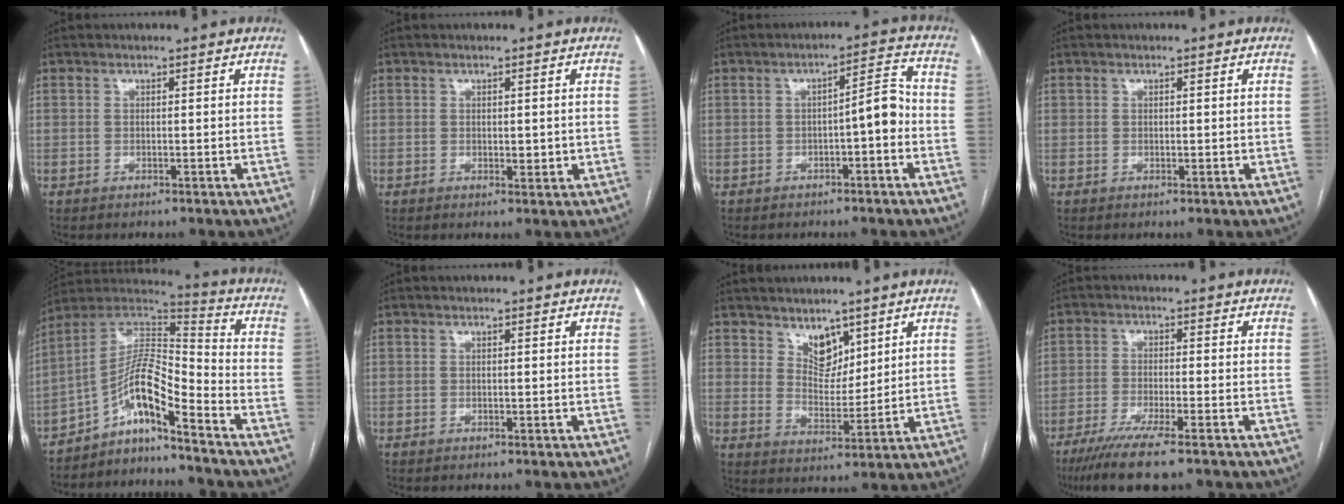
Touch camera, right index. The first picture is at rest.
{"total": 1.9, "force": [0.1, 1.0, 1.6], "torque": [-0.020, -0.004, 0.004]}
{"total": 5.2, "force": [-1.3, 1.1, 4.9], "torque": [-0.066, 0.024, -0.018]}
{"total": 0.7, "force": [0.1, 0.5, 0.5], "torque": [-0.005, -0.001, 0.002]}
{"total": 11.0, "force": [-7.1, 1.1, 8.3], "torque": [-0.156, 0.028, -0.127]}
{"total": 0.0}
{"total": 5.3, "force": [3.7, 2.9, 2.5], "torque": [-0.036, -0.007, 0.073]}
{"total": 9.5, "force": [-7.0, 0.4, 6.4], "torque": [-0.102, -0.022, -0.110]}